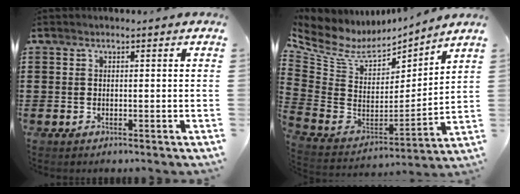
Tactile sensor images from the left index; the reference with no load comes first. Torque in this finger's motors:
{"motor_torque": [1.11, -1.02, 0.16, 0.15]}